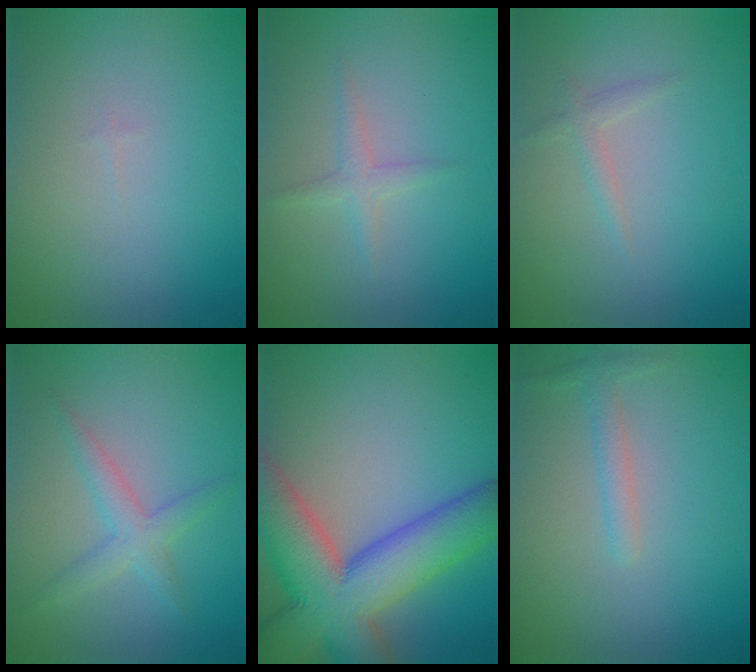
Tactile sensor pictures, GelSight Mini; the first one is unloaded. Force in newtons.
{"total": 1.5, "press": 1.5, "slide": 0.1}
{"total": 1.1, "press": 1.1, "slide": 0.0}
{"total": 2.5, "press": 2.5, "slide": 0.1}
{"total": 12.9, "press": 12.9, "slide": 0.7}
{"total": 1.5, "press": 1.5, "slide": 0.0}